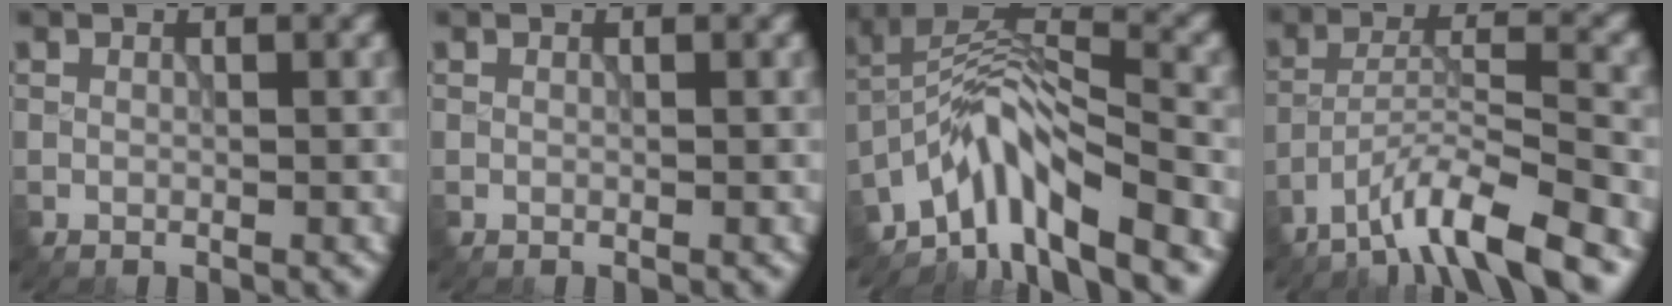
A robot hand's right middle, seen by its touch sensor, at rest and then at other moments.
{"total": 0.0}
{"total": 8.3, "force": [-5.5, 2.5, 5.7], "torque": [-0.084, 0.009, -0.113]}
{"total": 7.6, "force": [-5.7, 1.0, 4.9], "torque": [-0.081, 0.003, -0.106]}